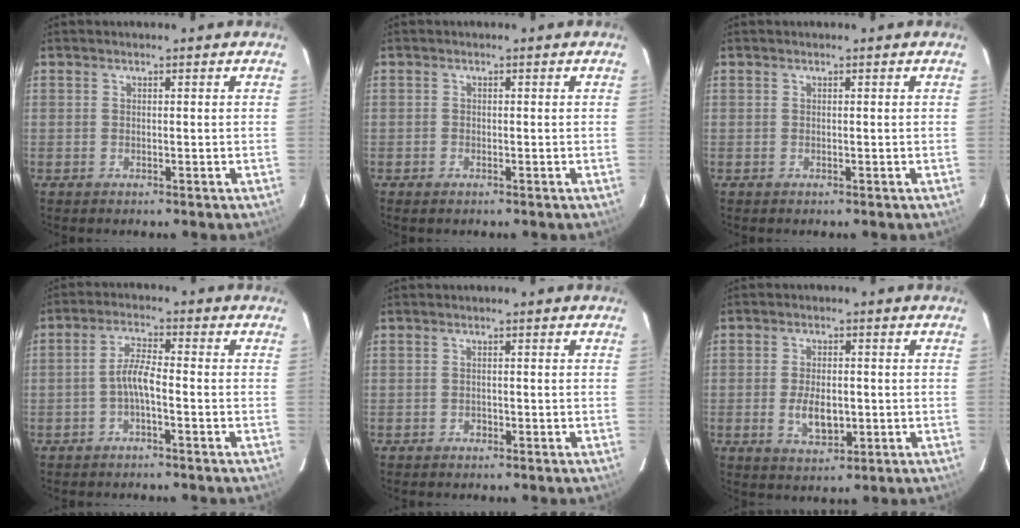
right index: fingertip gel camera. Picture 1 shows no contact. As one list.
[{"total": 0.9, "force": [-0.7, 0.6, 0.3], "torque": [-0.006, -0.001, -0.014]}, {"total": 0.0}, {"total": 3.9, "force": [-1.7, 0.7, 3.4], "torque": [-0.074, 0.011, -0.035]}, {"total": 0.8, "force": [-0.5, 0.6, 0.2], "torque": [-0.002, 0.002, -0.005]}, {"total": 6.3, "force": [-1.2, 3.5, 5.1], "torque": [-0.101, -0.008, -0.014]}]